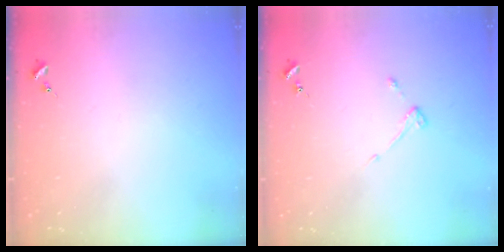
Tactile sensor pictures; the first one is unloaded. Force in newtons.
{"total": 2.9, "press": 2.9, "slide": 0.5}